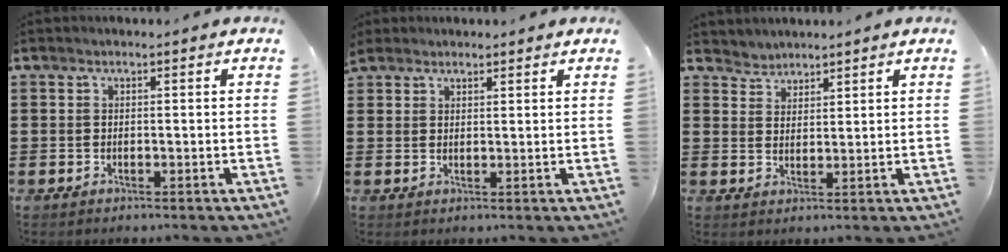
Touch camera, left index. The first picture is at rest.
{"total": 2.2, "force": [2.0, 0.8, 0.2], "torque": [-0.009, 0.005, 0.040]}
{"total": 2.4, "force": [2.2, 0.8, -0.7], "torque": [0.002, -0.001, 0.041]}